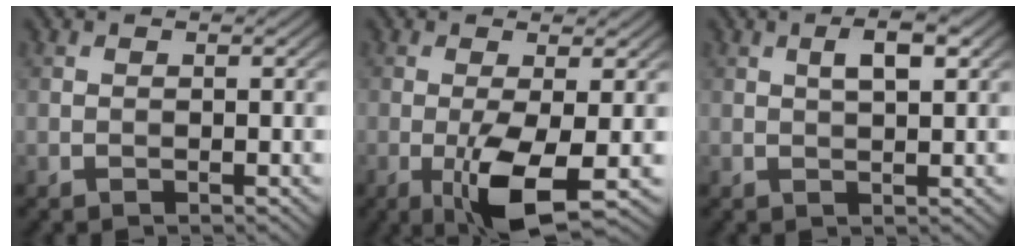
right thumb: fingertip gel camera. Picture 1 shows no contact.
{"total": 6.9, "force": [-2.1, 1.6, 6.4], "torque": [-0.122, -0.002, -0.038]}
{"total": 3.3, "force": [1.2, 0.9, 2.9], "torque": [-0.051, 0.006, 0.020]}